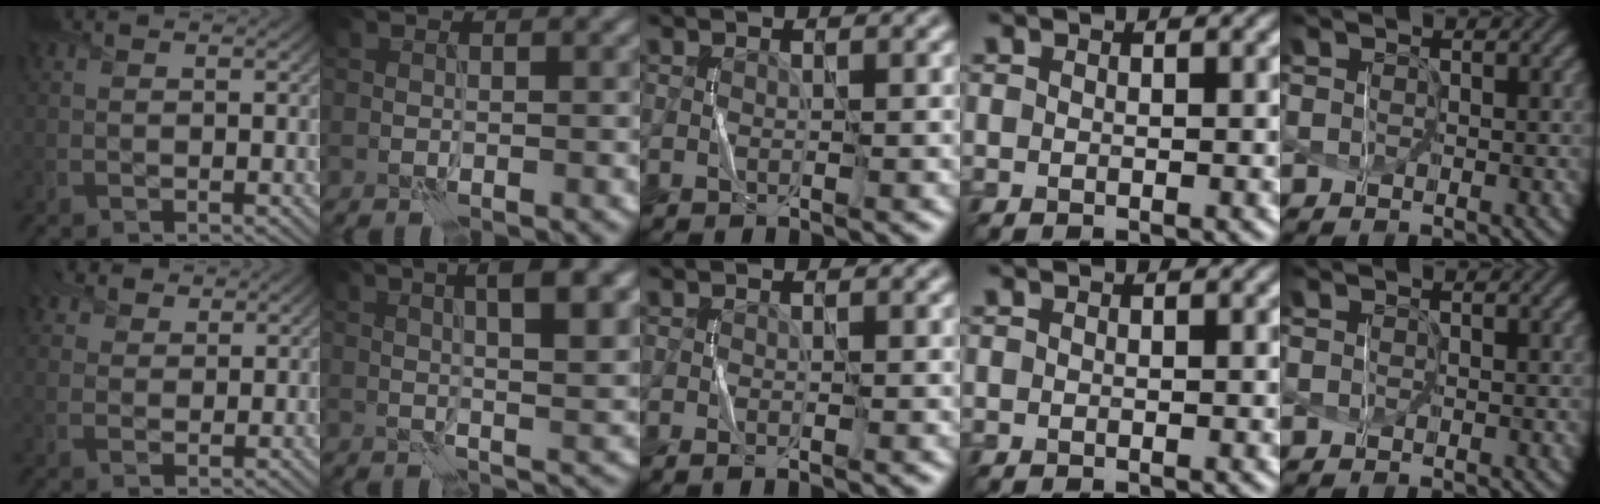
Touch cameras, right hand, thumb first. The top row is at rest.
{"thumb": {"total": 3.5, "force": [2.5, 2.3, 1.2], "torque": [-0.034, -0.005, 0.053]}, "index": {"total": 7.7, "force": [2.8, 2.2, 6.8], "torque": [-0.069, 0.019, 0.033]}, "middle": {"total": 0.6, "force": [-0.2, 0.1, 0.6], "torque": [-0.007, -0.002, -0.005]}}